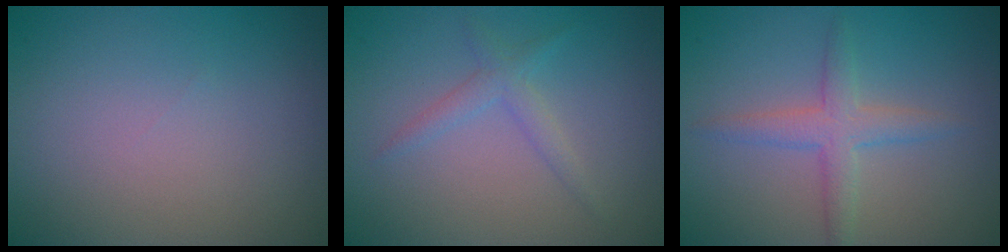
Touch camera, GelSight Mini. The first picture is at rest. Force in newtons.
{"total": 1.6, "press": 1.6, "slide": 0.1}
{"total": 2.7, "press": 2.7, "slide": 0.0}